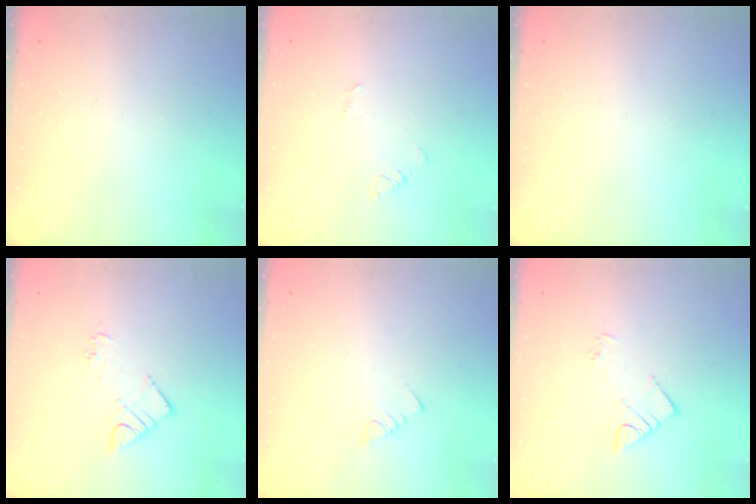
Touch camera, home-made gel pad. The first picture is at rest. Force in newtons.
{"total": 2.9, "press": 2.9, "slide": 0.3}
{"total": 0.0}
{"total": 7.3, "press": 7.2, "slide": 0.7}
{"total": 3.0, "press": 3.0, "slide": 0.2}
{"total": 5.0, "press": 5.0, "slide": 0.2}